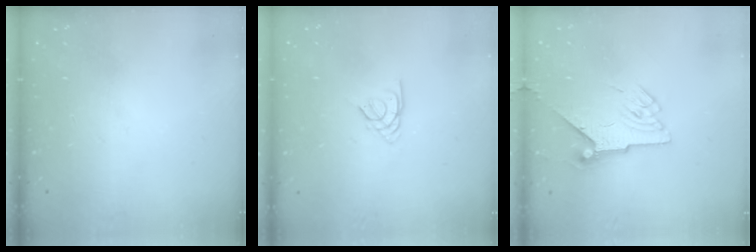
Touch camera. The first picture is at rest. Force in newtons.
{"total": 2.3, "press": 2.3, "slide": 0.5}
{"total": 6.5, "press": 6.4, "slide": 0.9}